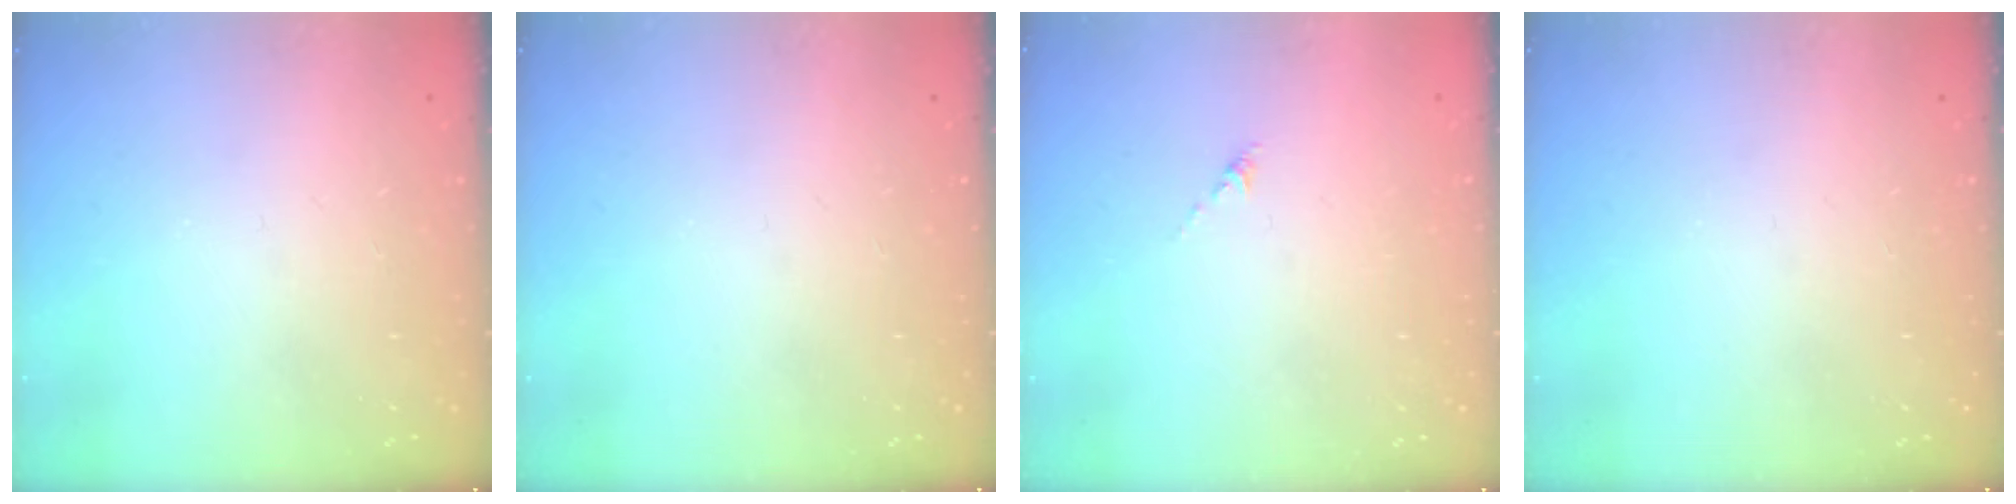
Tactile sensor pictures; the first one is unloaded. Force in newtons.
{"total": 0.0}
{"total": 0.0}
{"total": 0.0}